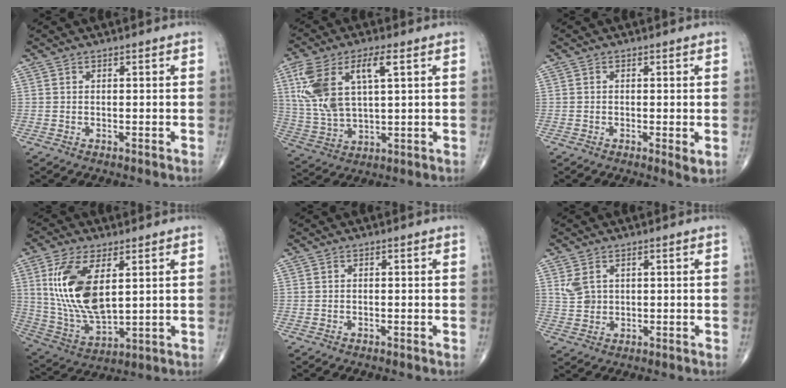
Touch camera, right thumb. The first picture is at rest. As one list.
[{"total": 14.9, "force": [4.8, 6.4, 12.6], "torque": [-0.268, 0.002, 0.100]}, {"total": 2.4, "force": [-0.4, 0.6, 2.3], "torque": [-0.040, -0.010, -0.010]}, {"total": 15.9, "force": [4.4, 7.5, 13.4], "torque": [-0.268, -0.021, 0.097]}, {"total": 0.0}, {"total": 3.7, "force": [1.5, 2.7, 2.1], "torque": [-0.036, -0.004, 0.040]}]